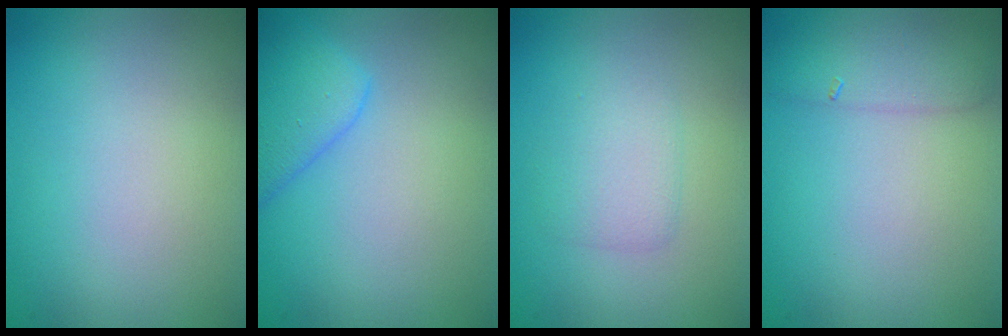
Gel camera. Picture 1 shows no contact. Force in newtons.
{"total": 3.4, "press": 3.4, "slide": 0.2}
{"total": 2.0, "press": 2.0, "slide": 0.2}
{"total": 2.5, "press": 2.5, "slide": 0.1}